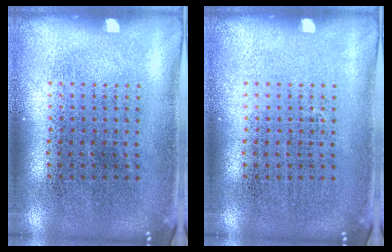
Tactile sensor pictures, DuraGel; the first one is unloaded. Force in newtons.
{"total": 0.0}